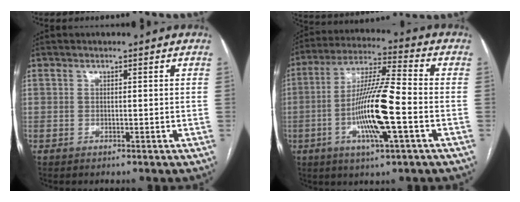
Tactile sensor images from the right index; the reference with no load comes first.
{"total": 13.9, "force": [-3.6, 0.8, 13.4], "torque": [-0.258, -0.004, -0.070]}